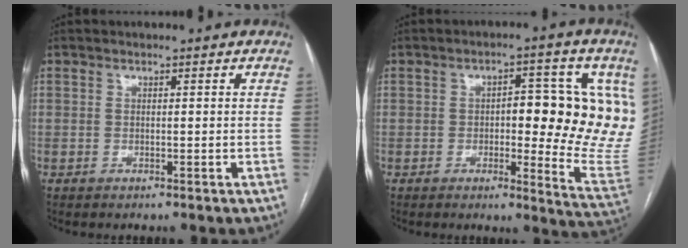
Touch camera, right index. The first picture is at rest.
{"total": 15.1, "force": [2.1, 4.6, 14.2], "torque": [-0.141, 0.008, 0.024]}